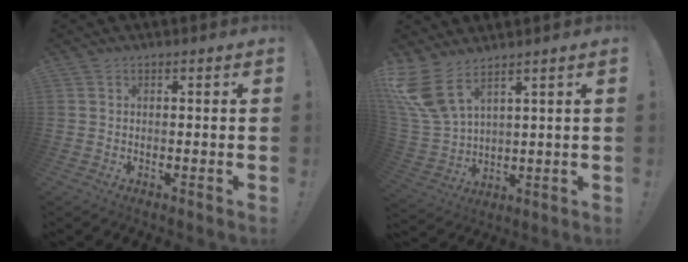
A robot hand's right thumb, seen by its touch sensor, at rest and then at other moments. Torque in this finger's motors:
{"motor_torque": [0.59, 3.00, 0.59, -0.12, 0.39]}